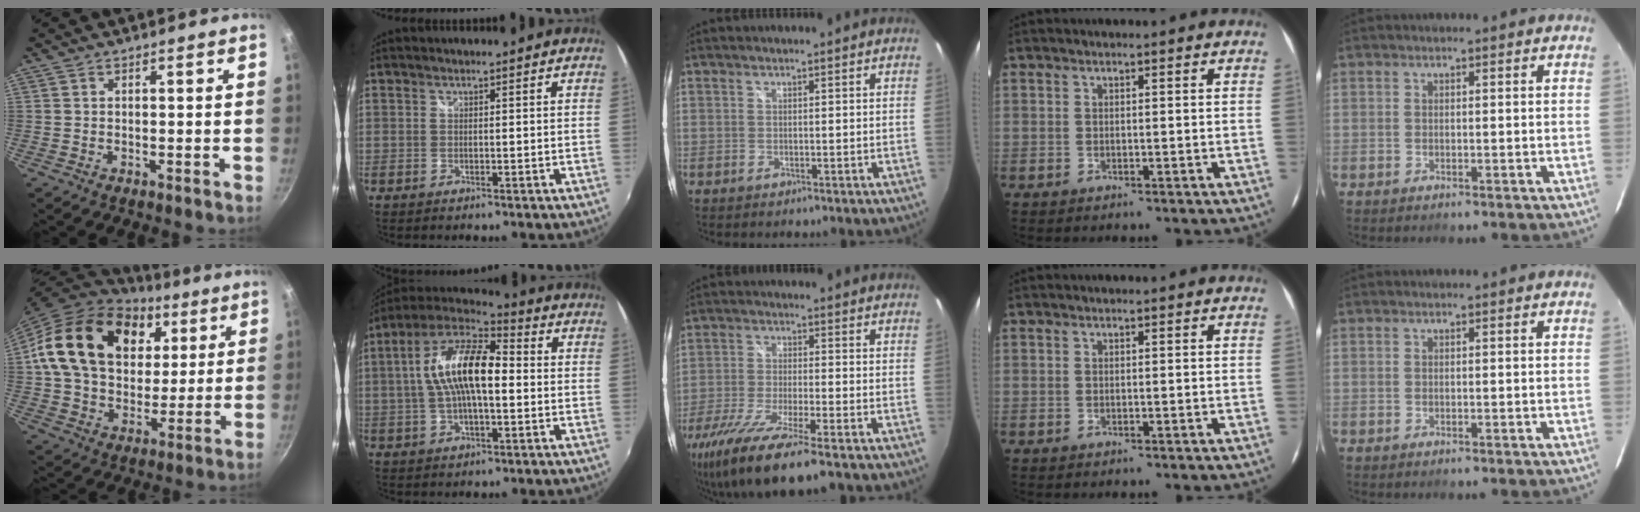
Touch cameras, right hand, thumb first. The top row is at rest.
{"thumb": {"total": 23.9, "force": [7.6, 17.2, 14.7], "torque": [-0.232, -0.002, 0.127]}, "index": {"total": 14.8, "force": [0.4, 6.0, 13.5], "torque": [-0.253, 0.020, -0.003]}, "middle": {"total": 15.0, "force": [-10.7, 1.9, 10.3], "torque": [-0.218, -0.051, -0.195]}}